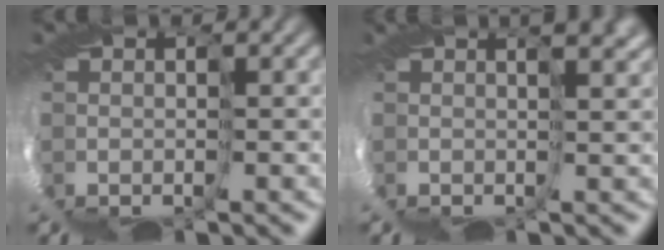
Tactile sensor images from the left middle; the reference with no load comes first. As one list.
[{"total": 1.8, "force": [1.1, -1.4, 0.5], "torque": [-0.011, -0.001, 0.028]}]